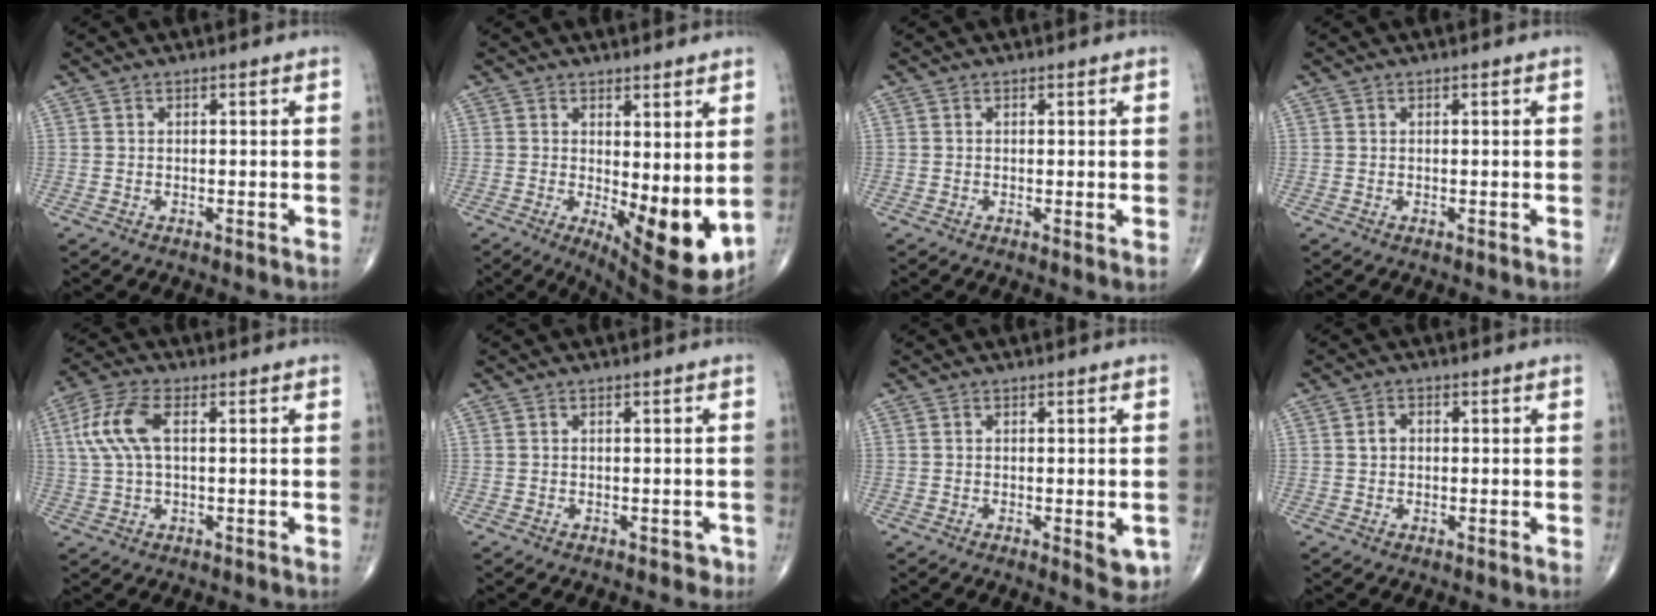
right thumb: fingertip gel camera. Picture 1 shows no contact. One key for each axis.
{"total": 10.9, "fx": -0.5, "fy": 4.0, "fz": 10.1, "tx": -0.135, "ty": -0.028, "tz": 0.005}
{"total": 0.9, "fx": 0.0, "fy": 0.1, "fz": 0.9, "tx": -0.015, "ty": -0.004, "tz": -0.002}
{"total": 0.0}
{"total": 9.0, "fx": 1.8, "fy": 4.4, "fz": 7.7, "tx": -0.179, "ty": 0.020, "tz": 0.032}
{"total": 1.2, "fx": -0.5, "fy": 0.9, "fz": 0.6, "tx": 0.003, "ty": 0.005, "tz": -0.004}
{"total": 4.0, "fx": -1.1, "fy": 1.5, "fz": 3.5, "tx": -0.031, "ty": -0.007, "tz": -0.011}
{"total": 2.1, "fx": 0.2, "fy": 1.6, "fz": 1.3, "tx": -0.019, "ty": 0.010, "tz": 0.003}